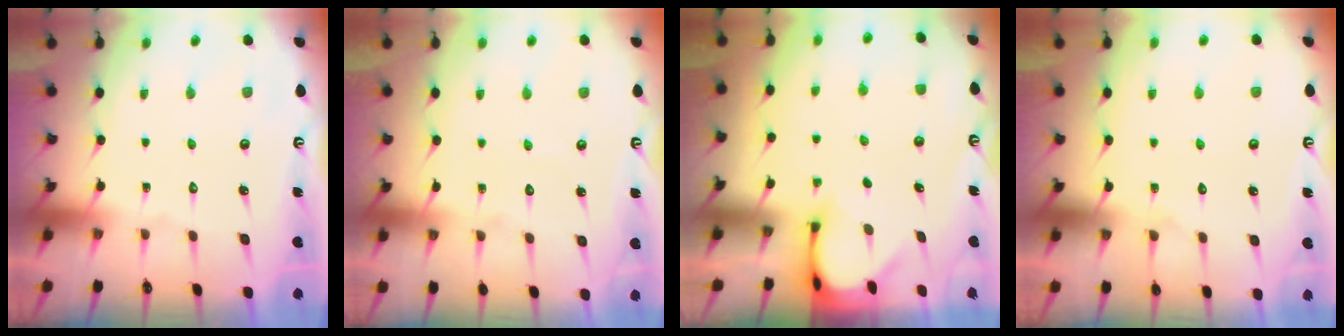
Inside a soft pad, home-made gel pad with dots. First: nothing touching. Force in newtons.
{"total": 2.9, "press": 2.9, "slide": 0.3}
{"total": 3.2, "press": 3.2, "slide": 0.3}
{"total": 2.9, "press": 2.9, "slide": 0.2}